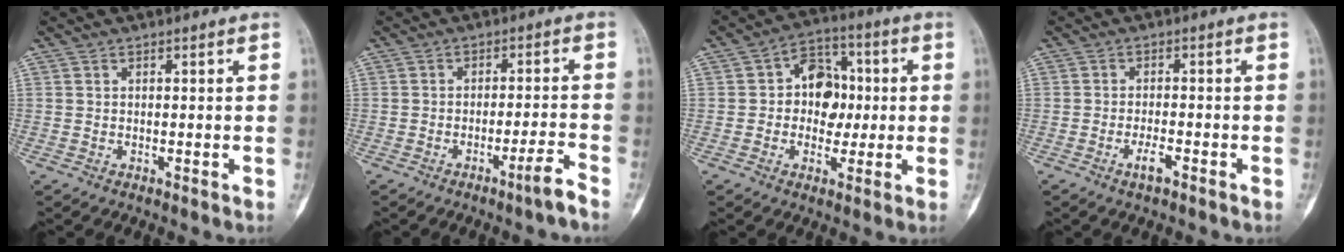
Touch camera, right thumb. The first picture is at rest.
{"total": 4.2, "force": [-3.1, -0.4, 2.8], "torque": [-0.051, 0.023, -0.049]}
{"total": 10.1, "force": [0.5, 7.7, 6.5], "torque": [-0.047, 0.022, 0.002]}
{"total": 2.8, "force": [-1.6, 0.8, 2.1], "torque": [-0.041, 0.009, -0.030]}